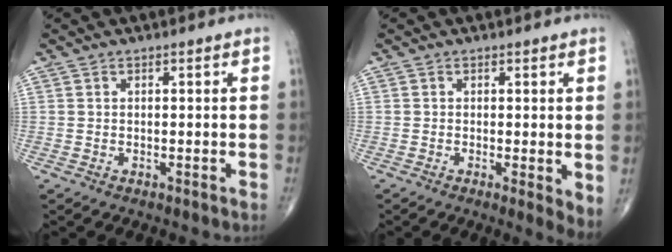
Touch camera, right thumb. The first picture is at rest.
{"total": 3.6, "force": [-0.1, 1.0, 3.5], "torque": [-0.052, -0.012, -0.006]}